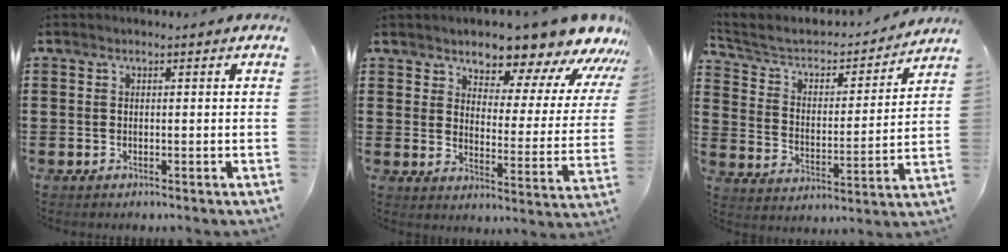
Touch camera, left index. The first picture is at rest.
{"total": 7.7, "force": [7.5, 1.3, 1.4], "torque": [-0.040, -0.069, 0.127]}
{"total": 4.4, "force": [3.6, 2.2, 1.5], "torque": [-0.054, -0.026, 0.052]}